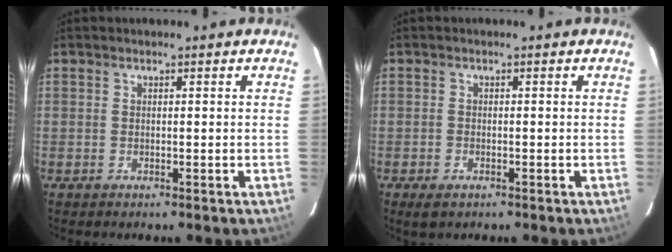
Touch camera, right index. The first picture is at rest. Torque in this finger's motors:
{"motor_torque": [0.26, -0.09, 0.01, 0.00]}